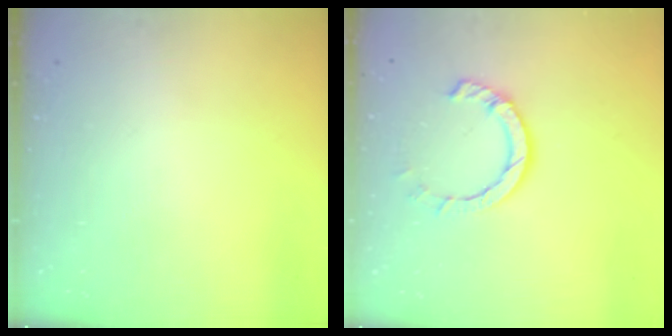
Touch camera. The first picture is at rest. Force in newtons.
{"total": 7.1, "press": 7.0, "slide": 1.1}